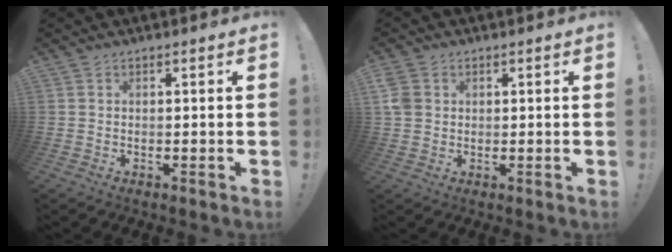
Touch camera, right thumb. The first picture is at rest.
{"total": 5.8, "force": [2.6, 4.7, 2.0], "torque": [-0.041, -0.008, 0.054]}